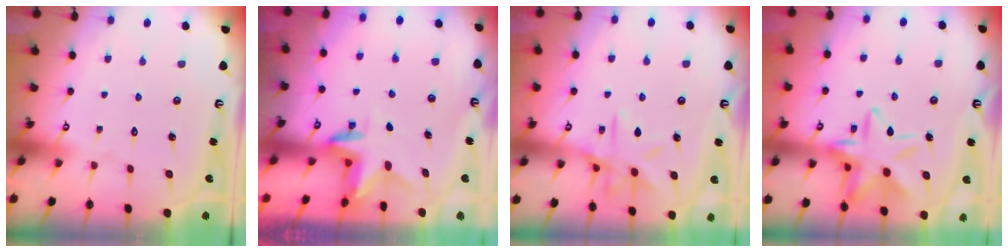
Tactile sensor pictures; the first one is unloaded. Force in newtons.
{"total": 3.0, "press": 3.0, "slide": 0.2}
{"total": 12.3, "press": 12.3, "slide": 0.9}
{"total": 16.4, "press": 16.4, "slide": 1.2}